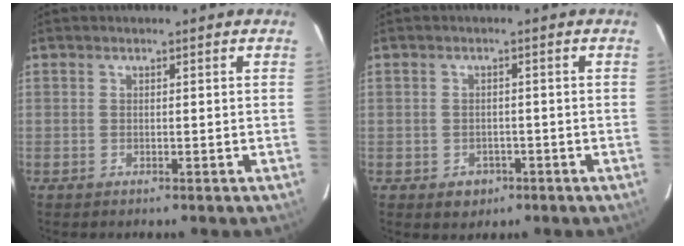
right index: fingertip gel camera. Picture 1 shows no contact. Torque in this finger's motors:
{"motor_torque": [-0.01, -0.02, -0.13, -0.05]}